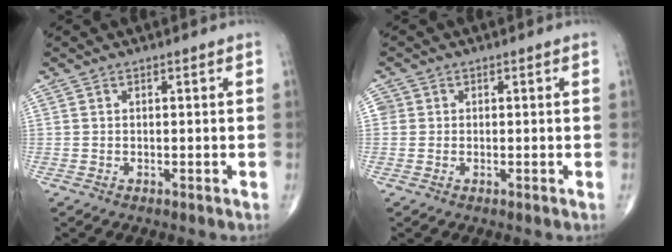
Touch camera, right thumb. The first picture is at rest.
{"total": 1.7, "force": [0.2, 1.7, 0.3], "torque": [0.006, 0.005, 0.003]}